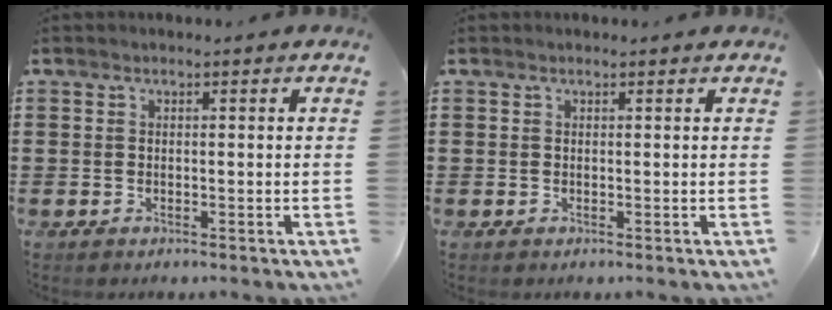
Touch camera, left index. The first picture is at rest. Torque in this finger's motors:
{"motor_torque": [0.37, -1.12, -0.09, -0.10]}